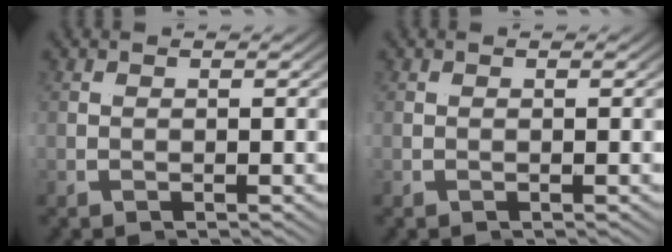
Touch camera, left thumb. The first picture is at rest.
{"total": 0.0}